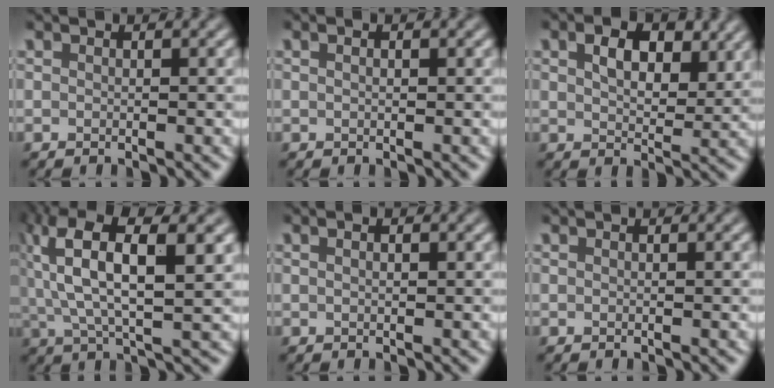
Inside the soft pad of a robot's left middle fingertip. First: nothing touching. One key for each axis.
{"total": 0.9, "fx": 0.5, "fy": 0.3, "fz": 0.7, "tx": -0.008, "ty": -0.004, "tz": 0.007}
{"total": 4.6, "fx": 1.9, "fy": 2.7, "fz": 3.2, "tx": -0.056, "ty": 0.000, "tz": 0.029}
{"total": 10.2, "fx": 3.6, "fy": 3.3, "fz": 8.9, "tx": -0.187, "ty": 0.018, "tz": 0.066}
{"total": 1.2, "fx": 0.6, "fy": 0.5, "fz": 0.9, "tx": -0.010, "ty": -0.005, "tz": 0.007}
{"total": 0.0}